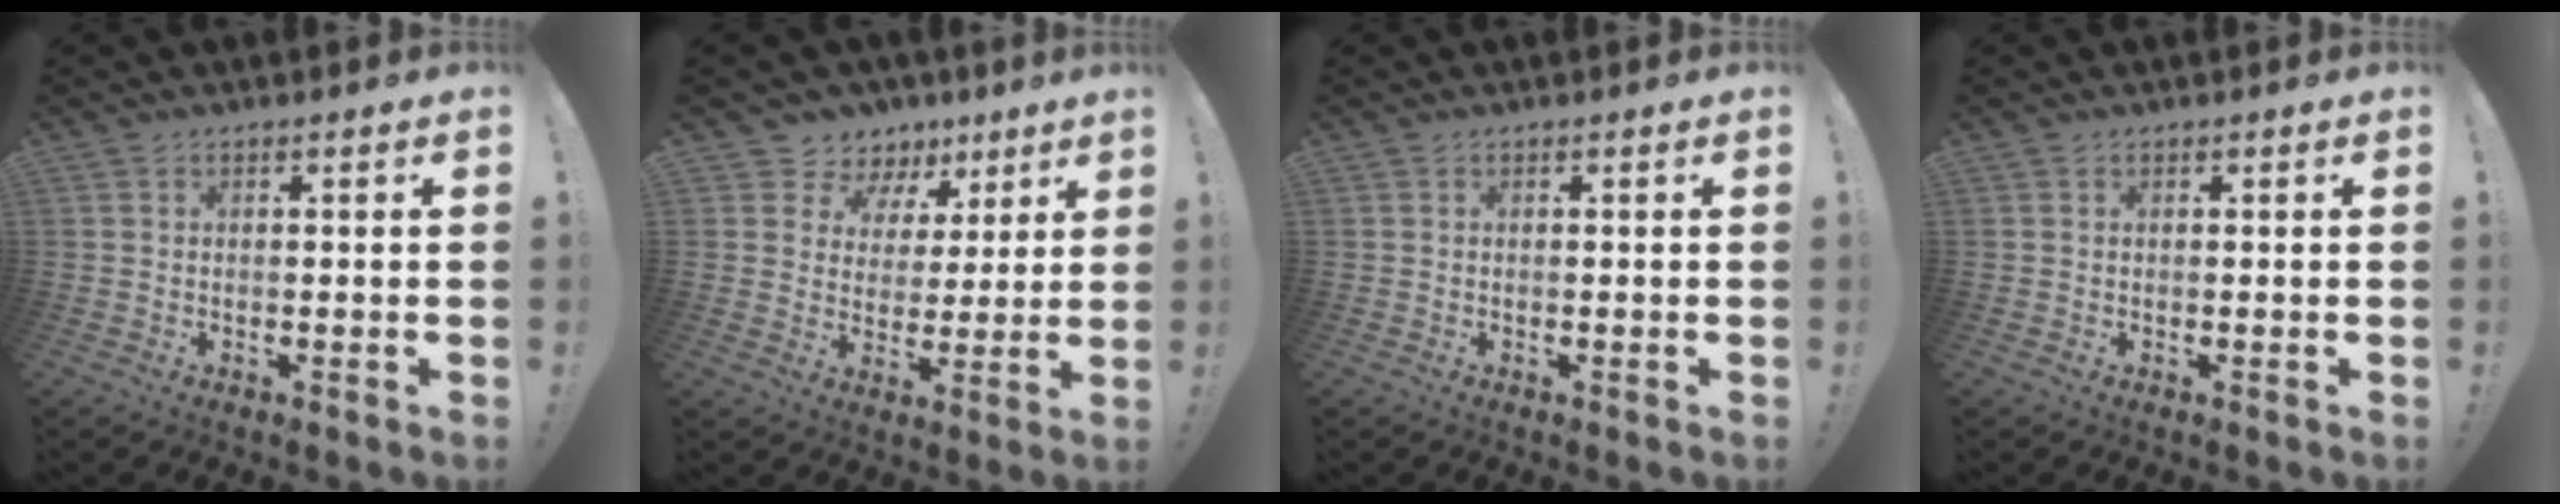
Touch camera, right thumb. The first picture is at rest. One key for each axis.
{"total": 7.8, "fx": 4.5, "fy": 6.2, "fz": 1.7, "tx": -0.029, "ty": -0.031, "tz": 0.089}
{"total": 0.0}
{"total": 0.0}